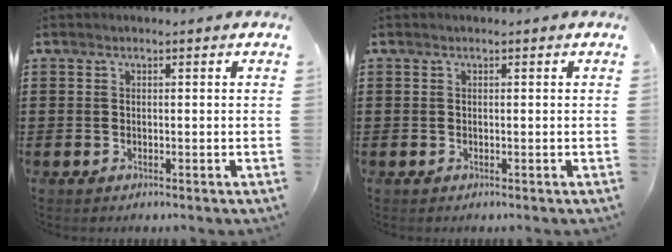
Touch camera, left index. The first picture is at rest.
{"total": 0.0}